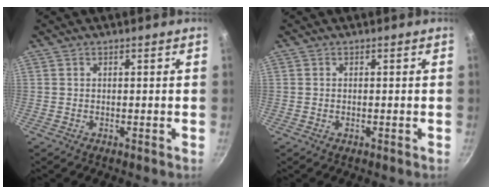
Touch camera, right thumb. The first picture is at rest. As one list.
[{"total": 0.5, "force": [-0.1, 0.2, 0.4], "torque": [-0.008, 0.001, -0.002]}]